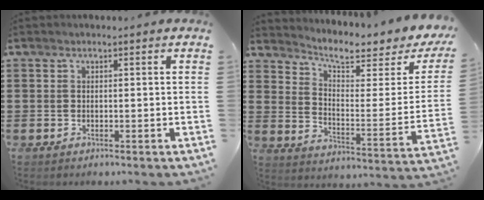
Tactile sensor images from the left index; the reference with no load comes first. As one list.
[{"total": 6.4, "force": [5.4, 1.1, 3.3], "torque": [-0.067, -0.045, 0.084]}]